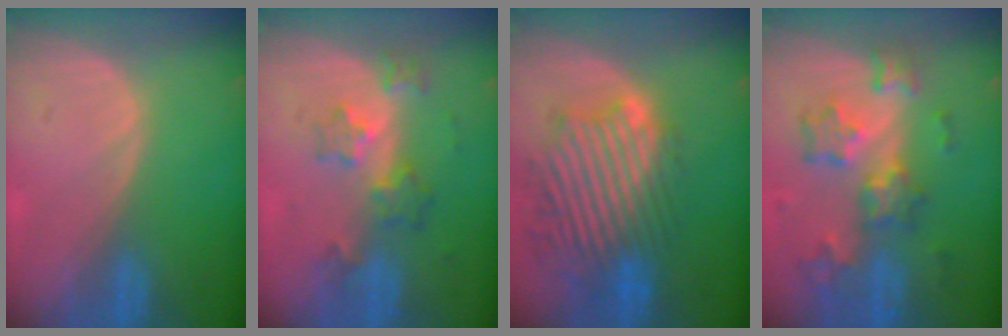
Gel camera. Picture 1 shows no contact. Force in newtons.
{"total": 5.9, "press": 5.4, "slide": 2.5}
{"total": 12.1, "press": 10.9, "slide": 5.2}
{"total": 8.7, "press": 7.7, "slide": 4.1}